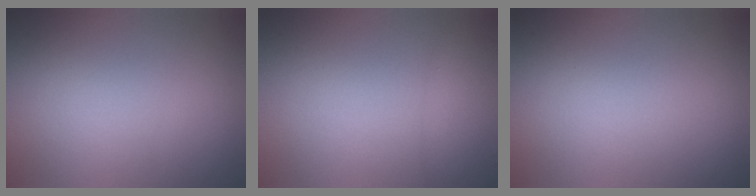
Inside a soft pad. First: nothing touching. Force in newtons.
{"total": 0.5, "press": 0.5, "slide": 0.0}
{"total": 0.0}